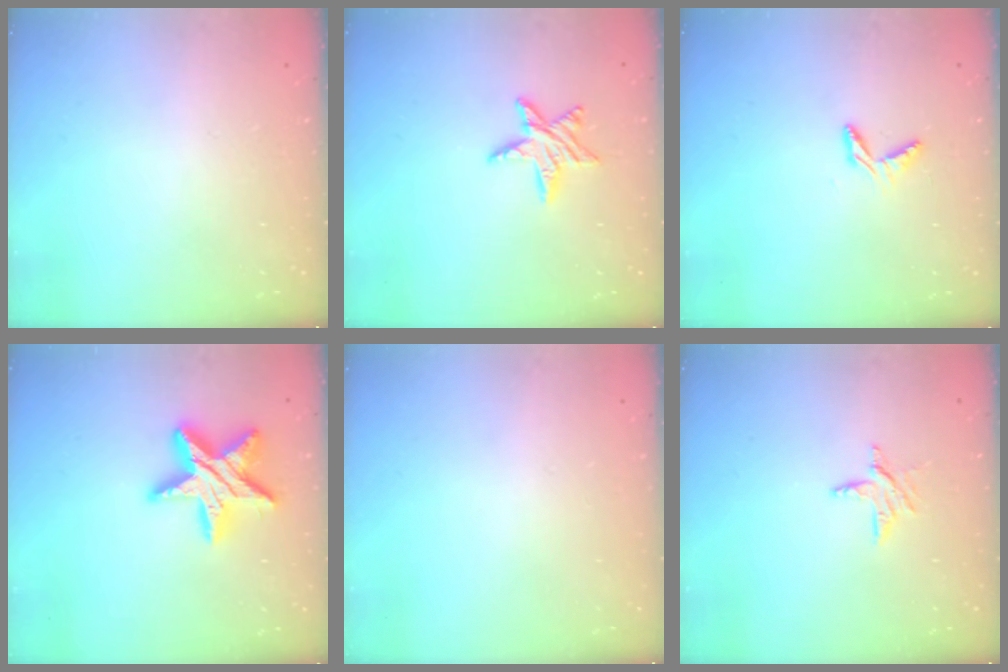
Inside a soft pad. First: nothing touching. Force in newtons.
{"total": 8.5, "press": 8.4, "slide": 0.5}
{"total": 5.1, "press": 5.1, "slide": 0.5}
{"total": 16.6, "press": 16.6, "slide": 1.1}
{"total": 0.0}
{"total": 6.3, "press": 6.3, "slide": 0.3}